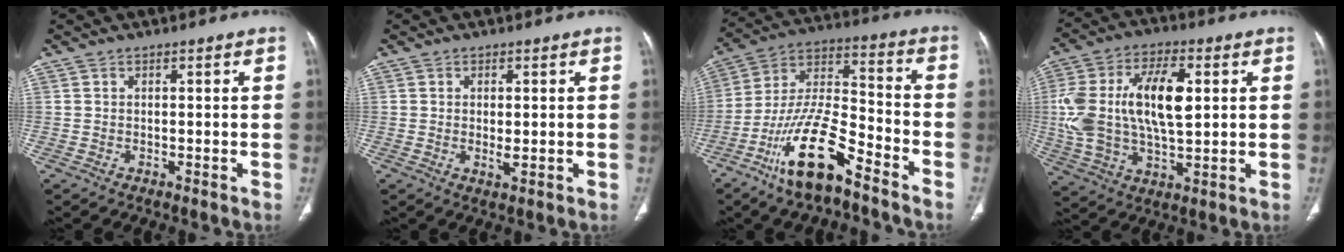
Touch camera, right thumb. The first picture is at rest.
{"total": 2.6, "force": [-0.1, 1.1, 2.4], "torque": [-0.044, -0.007, 0.000]}
{"total": 16.7, "force": [-10.4, 5.2, 12.0], "torque": [-0.228, 0.071, -0.197]}
{"total": 19.1, "force": [2.7, 9.5, 16.3], "torque": [-0.326, 0.011, 0.050]}